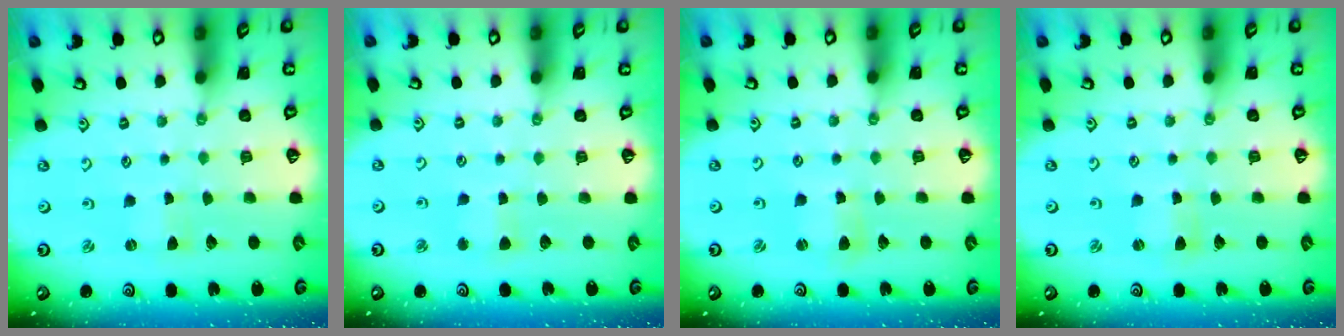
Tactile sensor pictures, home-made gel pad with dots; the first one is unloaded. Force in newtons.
{"total": 2.8, "press": 2.7, "slide": 0.4}
{"total": 2.9, "press": 2.9, "slide": 0.3}
{"total": 0.7, "press": 0.7, "slide": 0.1}